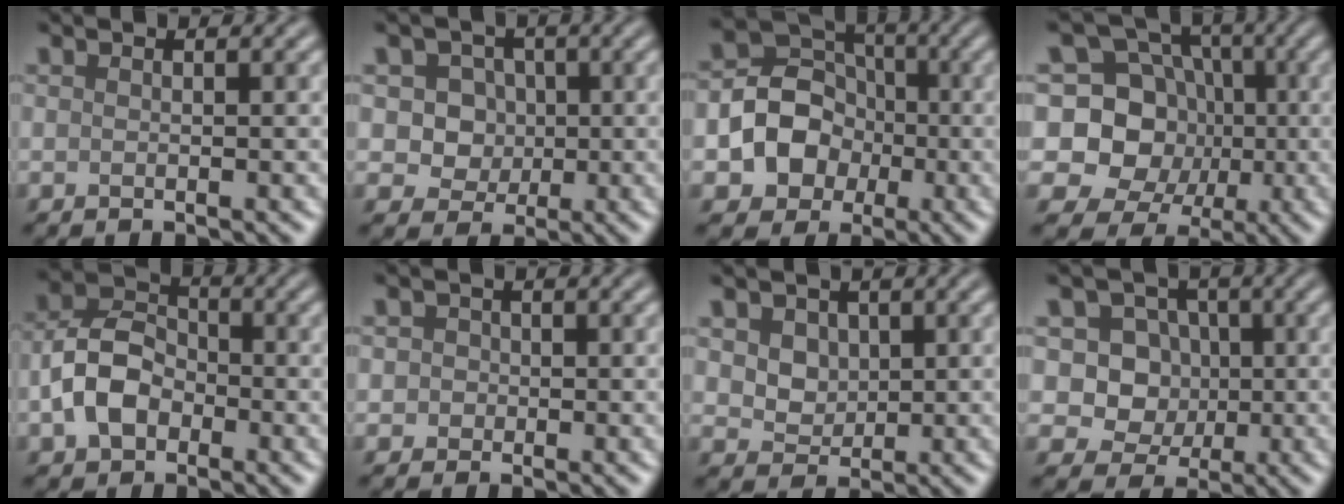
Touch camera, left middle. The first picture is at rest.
{"total": 6.2, "force": [1.8, 5.4, 2.6], "torque": [-0.026, 0.028, 0.010]}
{"total": 6.0, "force": [-1.1, 5.3, 2.6], "torque": [-0.019, 0.004, -0.039]}
{"total": 11.5, "force": [0.7, 10.5, 4.6], "torque": [-0.105, 0.044, -0.019]}
{"total": 5.4, "force": [-1.5, 3.9, 3.4], "torque": [-0.075, 0.008, -0.035]}
{"total": 2.6, "force": [0.7, 2.4, 0.8], "torque": [0.016, 0.020, -0.017]}
{"total": 5.0, "force": [2.3, 3.8, 2.4], "torque": [-0.049, 0.015, 0.033]}
{"total": 8.2, "force": [2.0, 7.4, 3.0], "torque": [-0.059, 0.029, 0.025]}